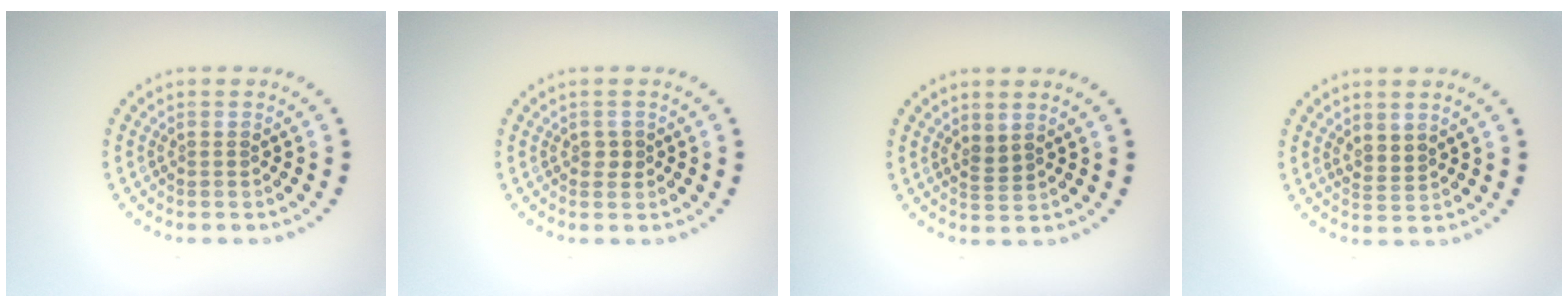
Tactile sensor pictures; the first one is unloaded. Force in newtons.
{"total": 0.9, "press": 0.9, "slide": 0.1}
{"total": 1.3, "press": 1.0, "slide": 0.8}
{"total": 1.6, "press": 1.3, "slide": 1.0}